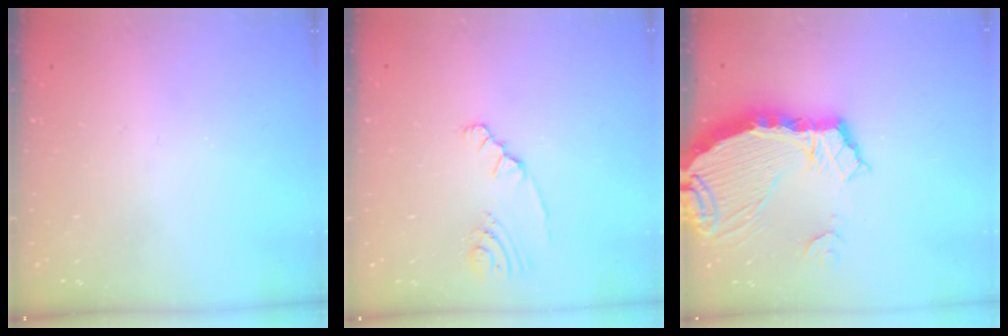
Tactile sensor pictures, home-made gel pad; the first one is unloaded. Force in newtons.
{"total": 2.7, "press": 2.5, "slide": 1.0}
{"total": 8.9, "press": 8.9, "slide": 0.9}